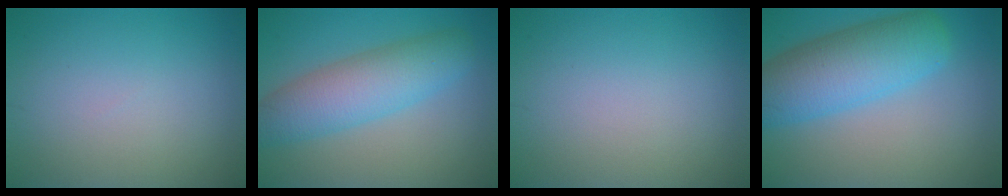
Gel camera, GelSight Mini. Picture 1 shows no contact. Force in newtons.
{"total": 6.2, "press": 6.2, "slide": 0.2}
{"total": 0.0}
{"total": 7.9, "press": 7.9, "slide": 0.2}